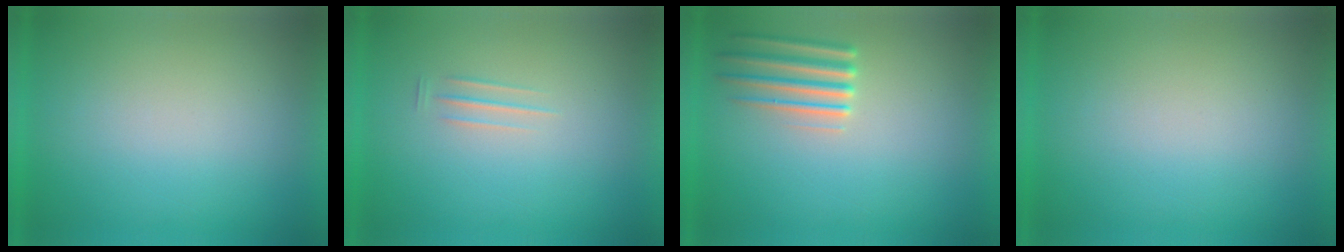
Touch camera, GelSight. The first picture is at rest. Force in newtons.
{"total": 1.7}
{"total": 2.3}
{"total": 0.0}